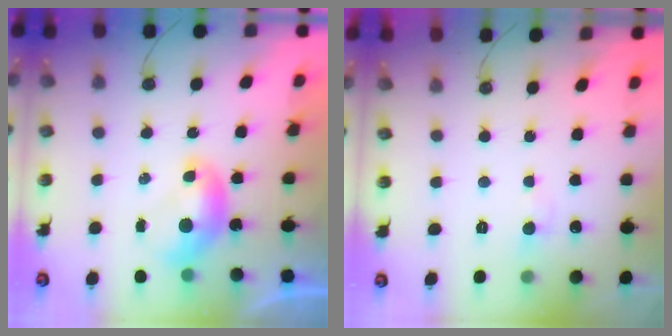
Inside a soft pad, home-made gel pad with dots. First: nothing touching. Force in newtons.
{"total": 0.5, "press": 0.2, "slide": 0.5}